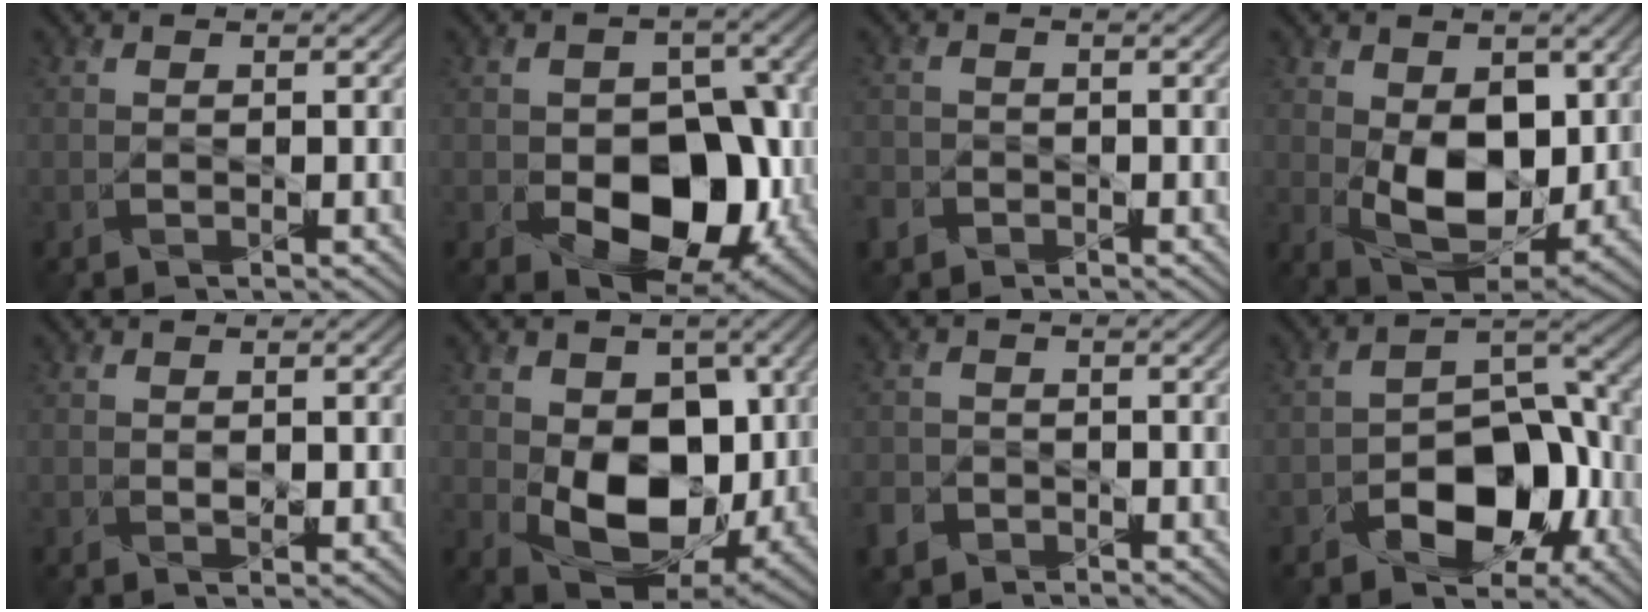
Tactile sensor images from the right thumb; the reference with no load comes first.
{"total": 11.8, "force": [-3.2, 7.9, 8.2], "torque": [-0.116, -0.017, -0.047]}
{"total": 2.3, "force": [-1.5, 1.7, 0.5], "torque": [-0.018, -0.004, -0.039]}
{"total": 10.3, "force": [0.8, 6.7, 7.8], "torque": [-0.154, -0.015, 0.019]}
{"total": 0.9, "force": [0.3, 0.6, 0.7], "torque": [-0.014, -0.002, 0.007]}
{"total": 12.3, "force": [-0.1, 8.5, 8.8], "torque": [-0.163, -0.022, 0.002]}
{"total": 2.9, "force": [-1.8, 2.1, 0.8], "torque": [-0.028, -0.005, -0.043]}
{"total": 10.0, "force": [-4.1, 6.3, 6.7], "torque": [-0.097, -0.002, -0.075]}